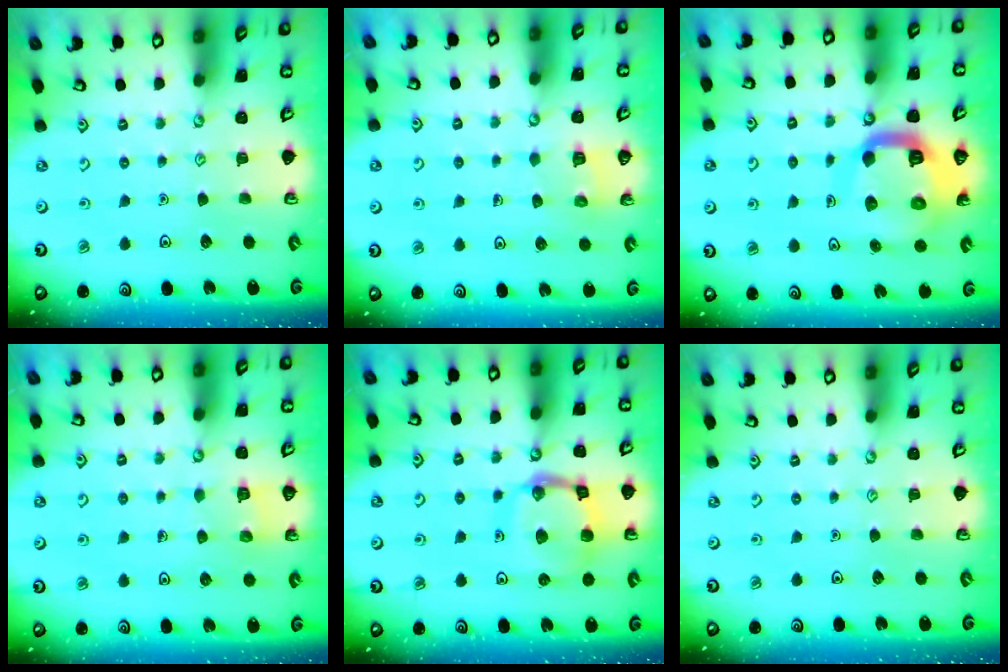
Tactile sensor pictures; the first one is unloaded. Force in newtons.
{"total": 5.5, "press": 5.4, "slide": 0.5}
{"total": 15.5, "press": 15.4, "slide": 1.7}
{"total": 2.6, "press": 2.6, "slide": 0.1}
{"total": 13.5, "press": 13.5, "slide": 1.4}
{"total": 0.0}